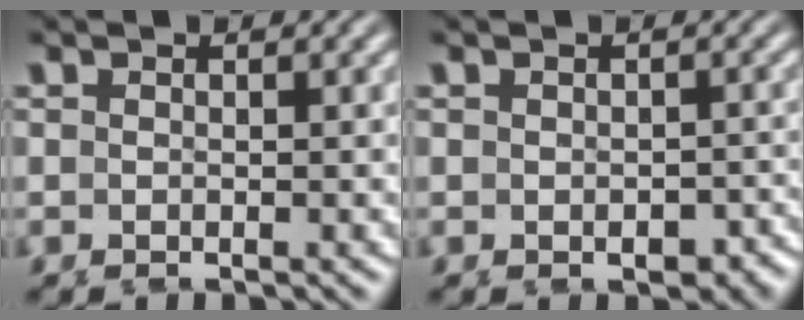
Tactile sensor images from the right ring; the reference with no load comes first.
{"total": 2.0, "force": [-1.5, 1.1, 0.6], "torque": [-0.004, -0.009, -0.019]}